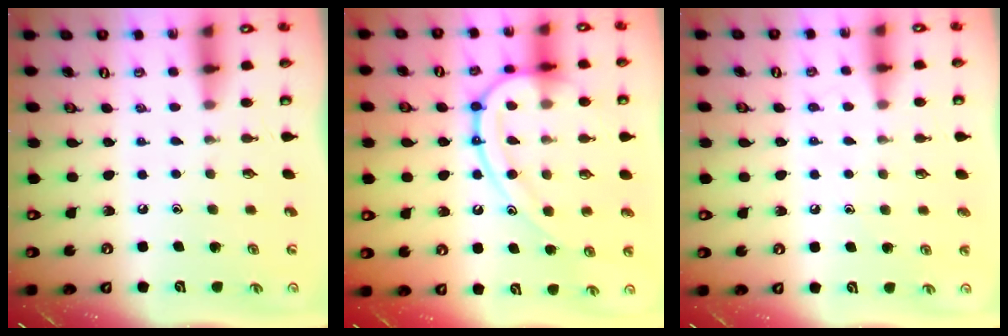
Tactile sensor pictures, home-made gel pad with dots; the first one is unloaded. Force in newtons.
{"total": 16.0, "press": 16.0, "slide": 1.5}
{"total": 5.1, "press": 5.1, "slide": 0.5}